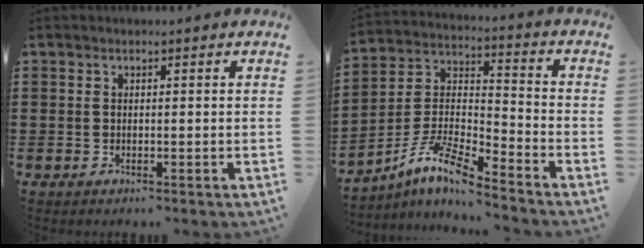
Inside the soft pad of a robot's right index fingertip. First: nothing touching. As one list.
[{"total": 9.5, "force": [-7.7, 0.8, 5.6], "torque": [-0.132, -0.009, -0.162]}]